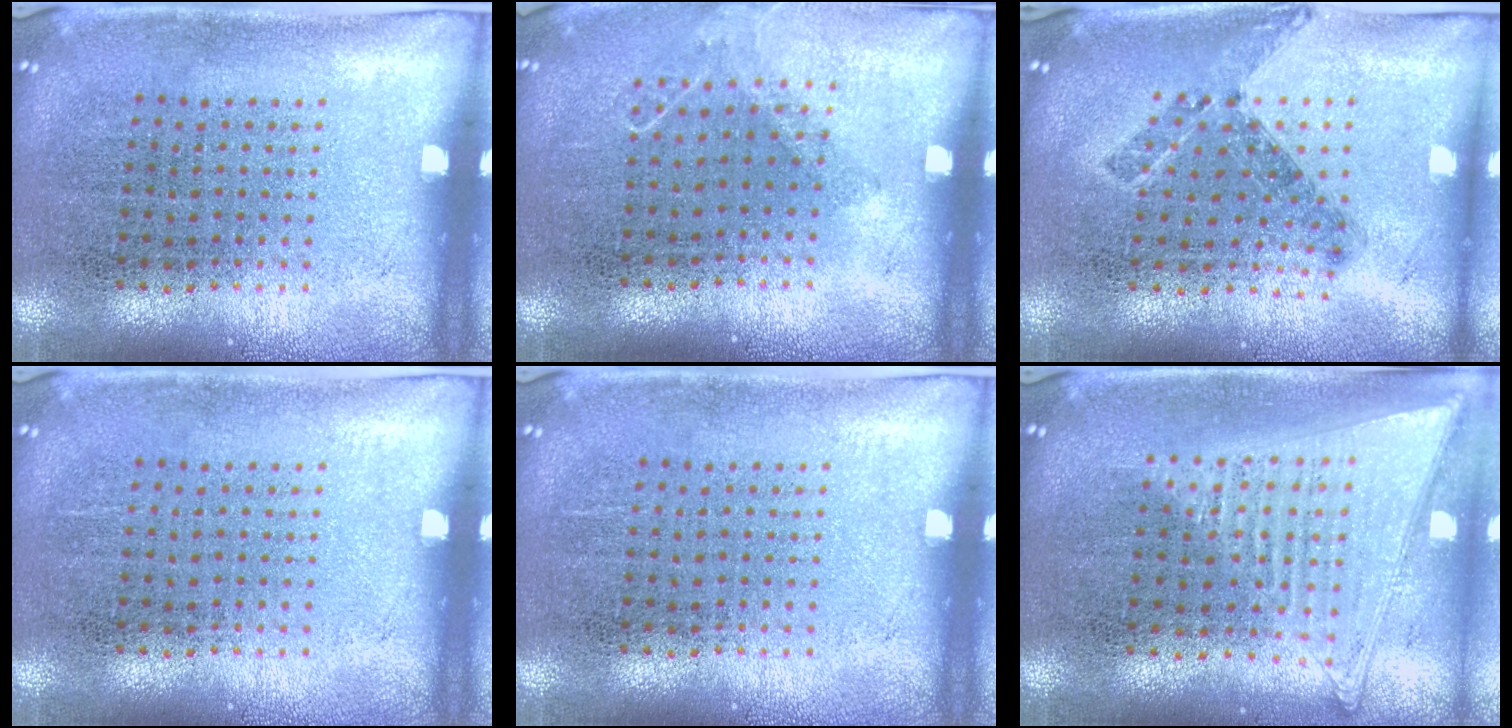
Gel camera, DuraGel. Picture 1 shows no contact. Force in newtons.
{"total": 0.8, "press": 0.8, "slide": 0.1}
{"total": 0.8, "press": 0.7, "slide": 0.3}
{"total": 0.0}
{"total": 0.0}
{"total": 1.4, "press": 1.3, "slide": 0.5}